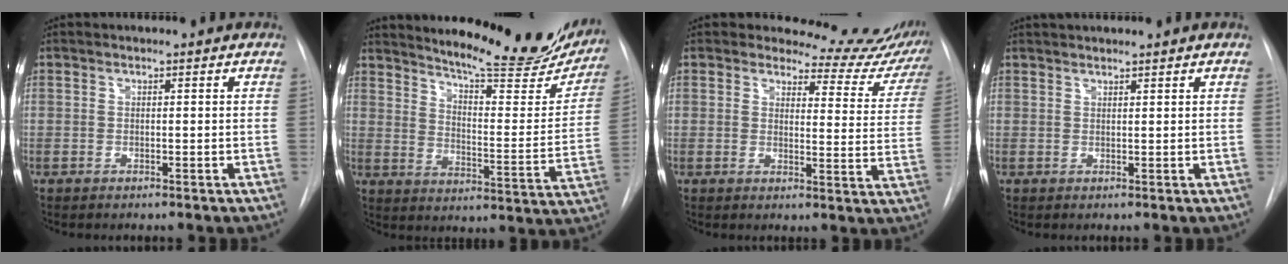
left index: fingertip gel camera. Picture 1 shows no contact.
{"total": 23.3, "force": [20.7, 3.8, 10.1], "torque": [-0.141, -0.066, 0.260]}
{"total": 13.3, "force": [13.0, 3.1, 0.5], "torque": [0.029, -0.081, 0.120]}
{"total": 3.7, "force": [3.5, -0.1, 1.4], "torque": [-0.015, 0.028, 0.053]}